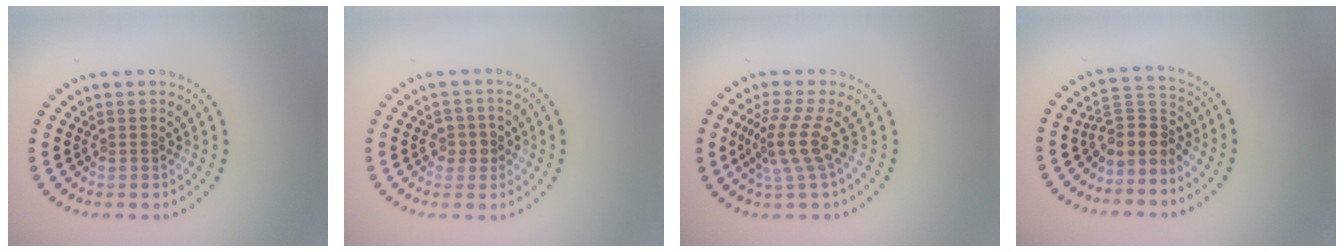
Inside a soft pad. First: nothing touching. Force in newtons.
{"total": 1.8, "press": 1.8, "slide": 0.4}
{"total": 3.6, "press": 2.6, "slide": 2.5}
{"total": 3.6, "press": 2.7, "slide": 2.4}